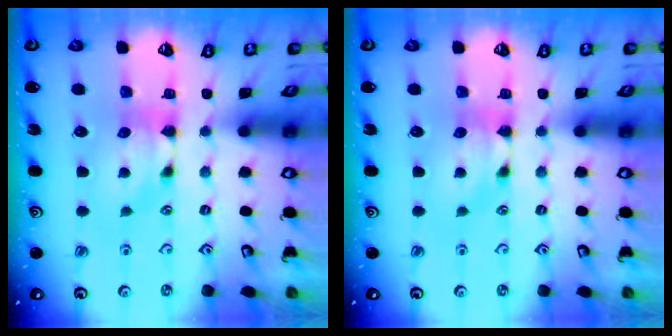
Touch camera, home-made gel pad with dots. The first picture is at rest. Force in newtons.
{"total": 0.0}